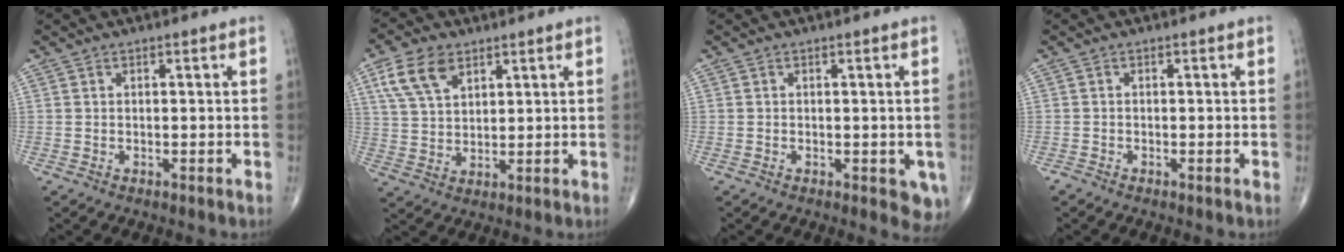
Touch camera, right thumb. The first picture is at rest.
{"total": 8.8, "force": [4.5, 5.2, 5.5], "torque": [-0.098, -0.009, 0.092]}
{"total": 4.1, "force": [-1.1, 2.0, 3.4], "torque": [-0.015, -0.004, -0.013]}
{"total": 0.5, "force": [-0.5, 0.1, 0.3], "torque": [-0.004, -0.001, -0.011]}